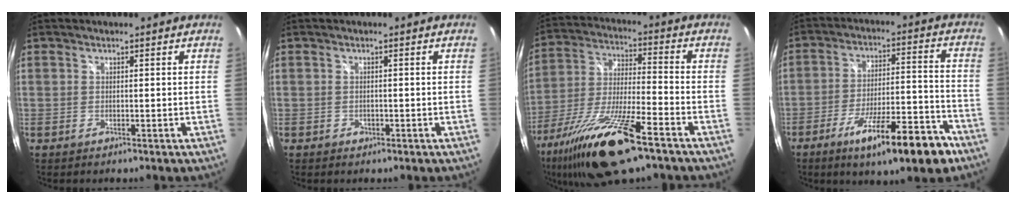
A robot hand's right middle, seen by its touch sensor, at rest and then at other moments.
{"total": 1.0, "force": [-0.5, 0.8, 0.2], "torque": [-0.002, -0.003, -0.006]}
{"total": 19.2, "force": [-12.3, 3.4, 14.3], "torque": [-0.292, -0.038, -0.227]}
{"total": 16.3, "force": [-10.4, 3.0, 12.3], "torque": [-0.208, -0.025, -0.157]}